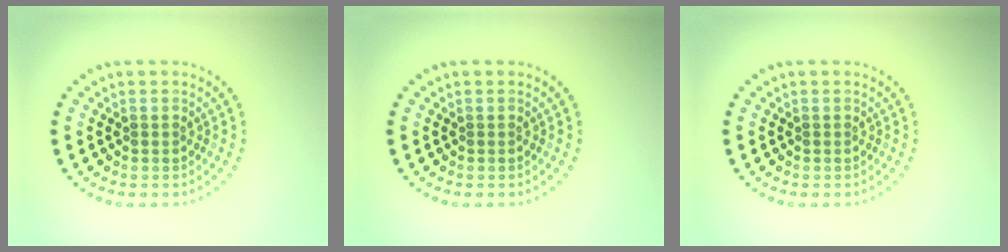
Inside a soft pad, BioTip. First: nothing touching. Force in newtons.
{"total": 0.0}
{"total": 0.0}